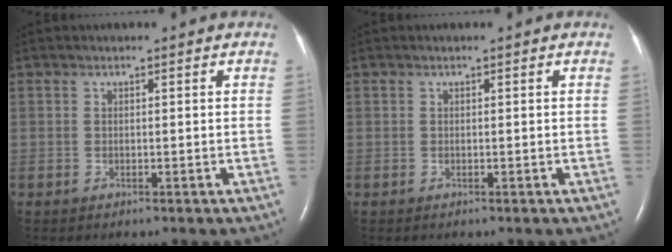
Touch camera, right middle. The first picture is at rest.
{"total": 0.0}